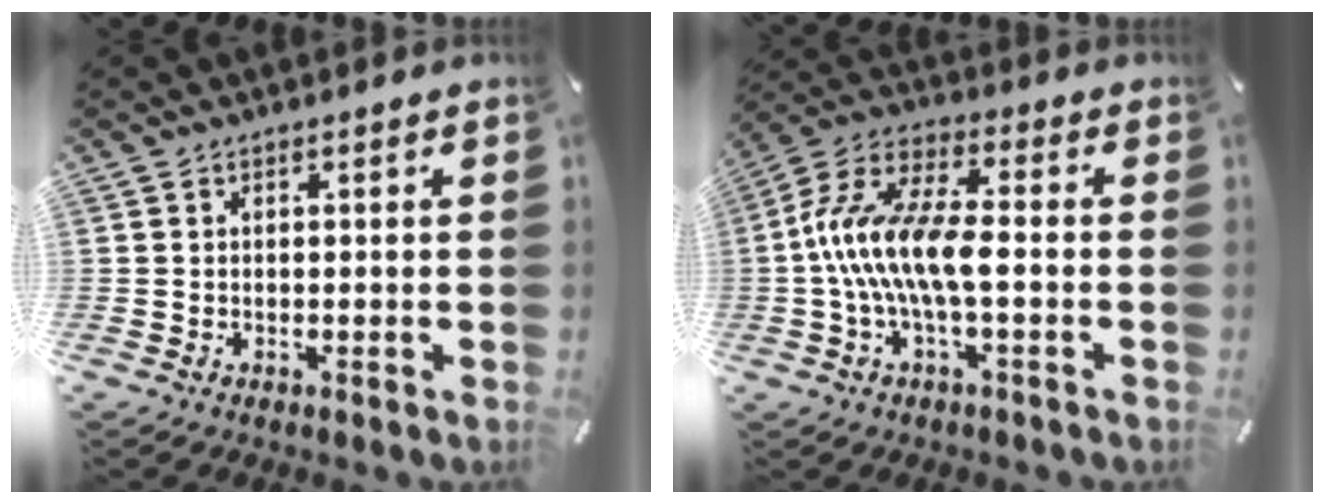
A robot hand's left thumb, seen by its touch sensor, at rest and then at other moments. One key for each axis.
{"total": 14.2, "fx": -2.3, "fy": 5.1, "fz": 13.0, "tx": -0.266, "ty": -0.003, "tz": -0.045}